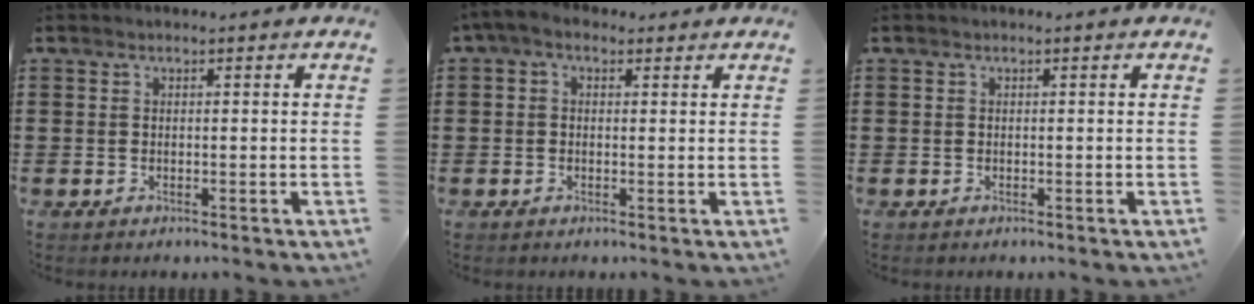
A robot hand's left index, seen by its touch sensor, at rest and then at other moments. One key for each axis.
{"total": 2.2, "fx": 0.5, "fy": 1.3, "fz": 1.7, "tx": -0.041, "ty": 0.005, "tz": 0.006}
{"total": 0.0}